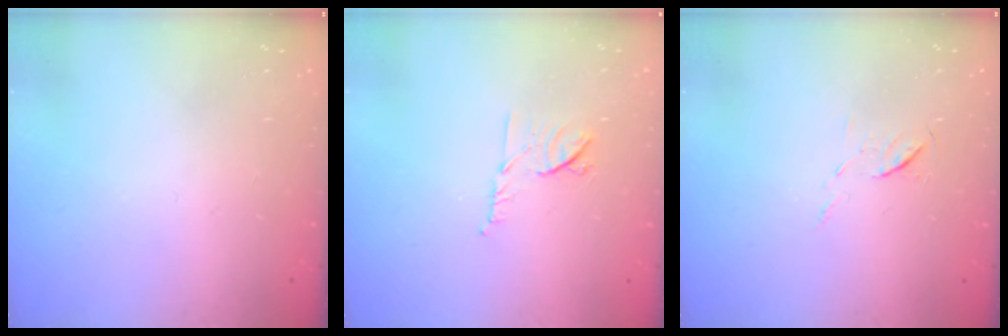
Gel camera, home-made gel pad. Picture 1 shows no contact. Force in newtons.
{"total": 8.0, "press": 7.9, "slide": 1.0}
{"total": 5.3, "press": 5.3, "slide": 0.5}